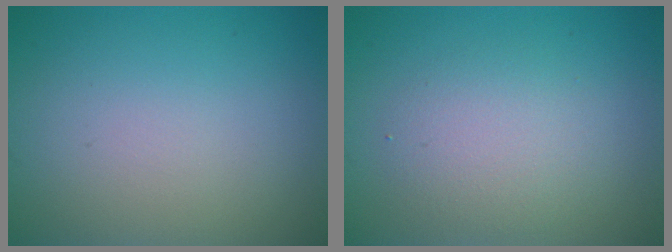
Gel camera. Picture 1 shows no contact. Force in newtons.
{"total": 2.9, "press": 2.9, "slide": 0.2}